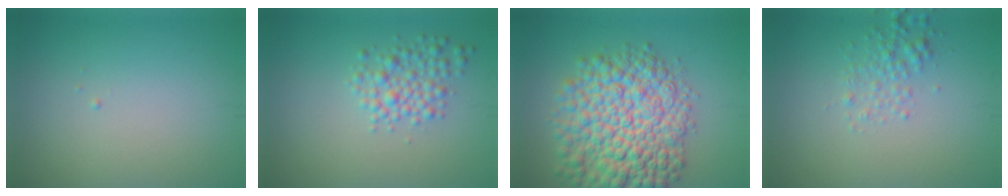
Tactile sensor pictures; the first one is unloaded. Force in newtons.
{"total": 3.0, "press": 3.0, "slide": 0.1}
{"total": 10.9, "press": 10.9, "slide": 0.3}
{"total": 2.0, "press": 2.0, "slide": 0.1}